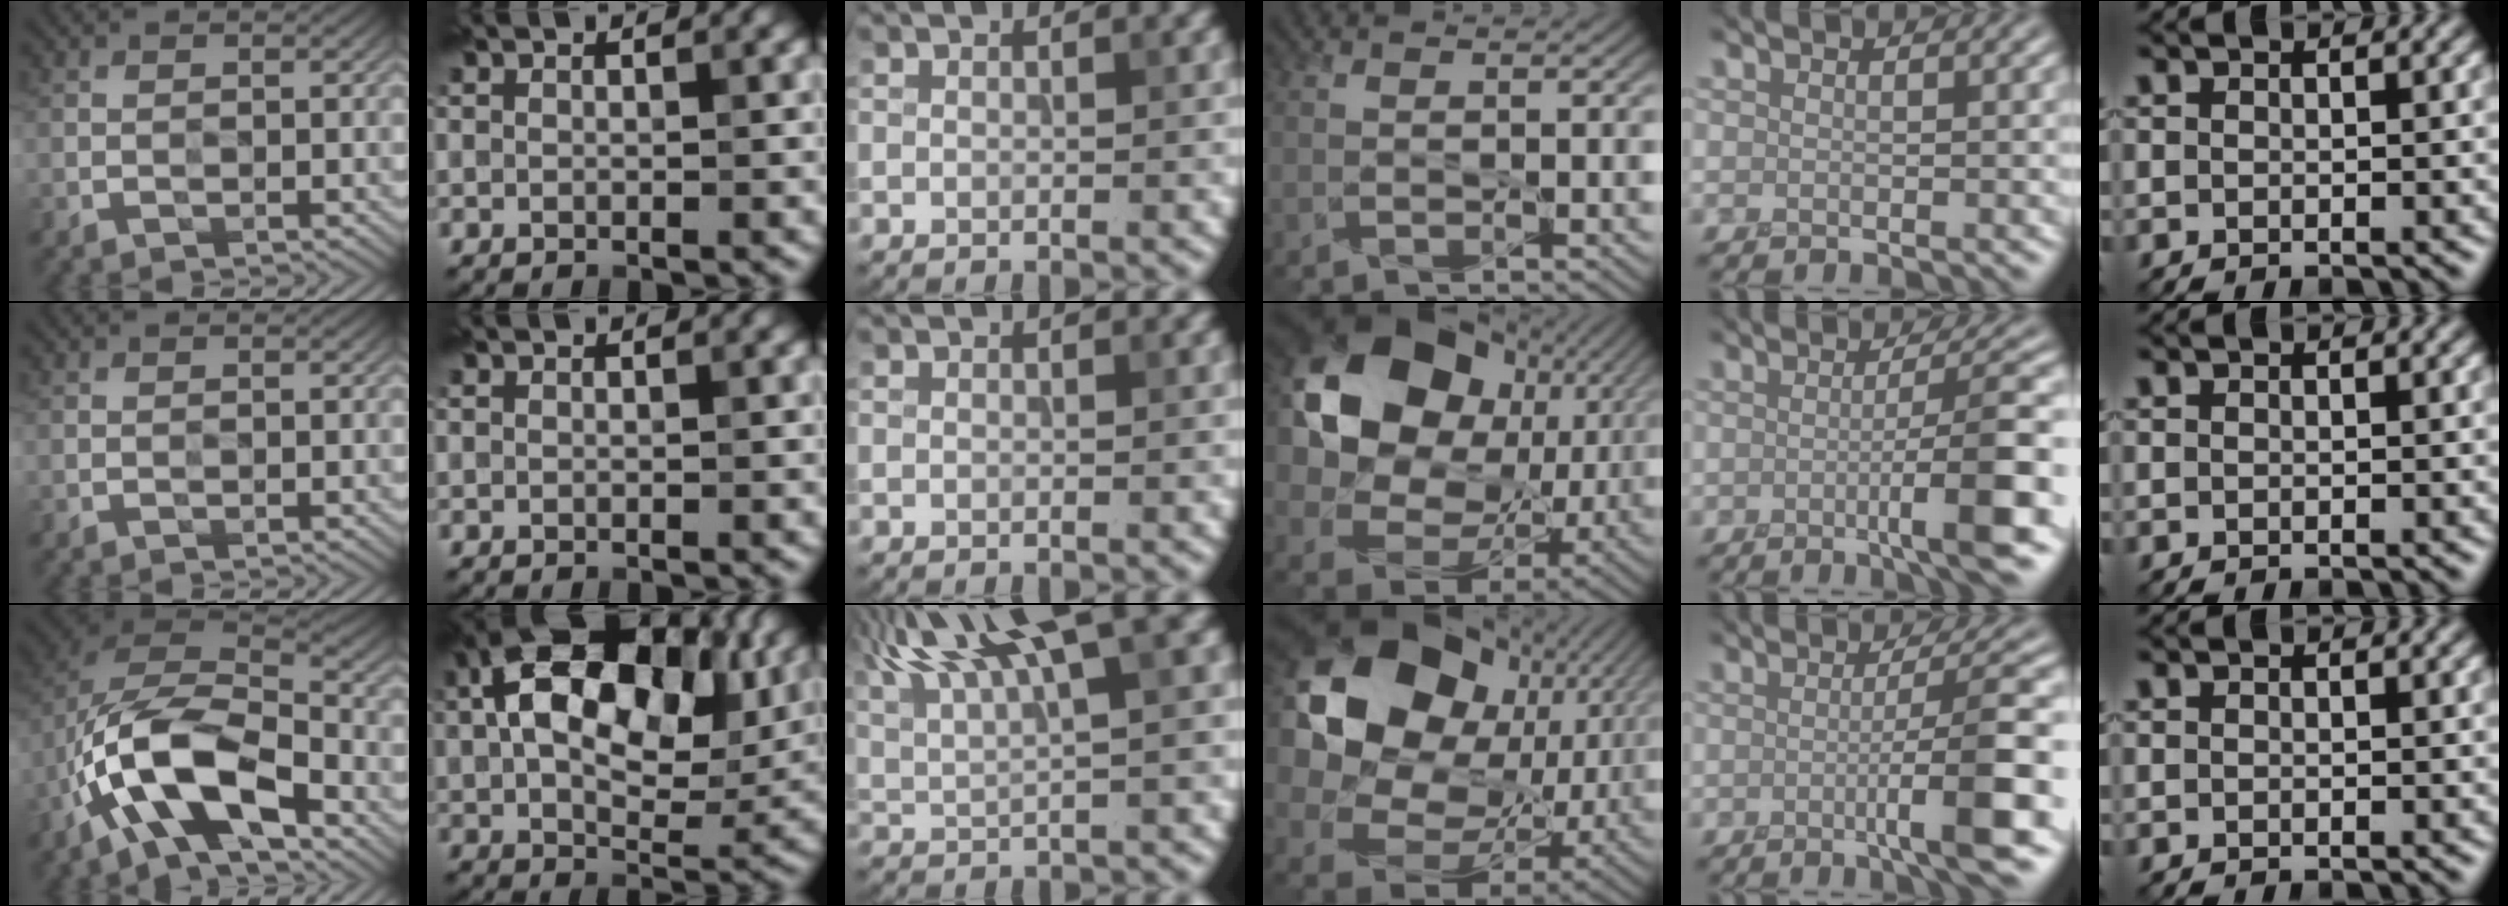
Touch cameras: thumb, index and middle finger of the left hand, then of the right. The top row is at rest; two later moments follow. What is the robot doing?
{"motion": "peel", "object": "velcro strap"}